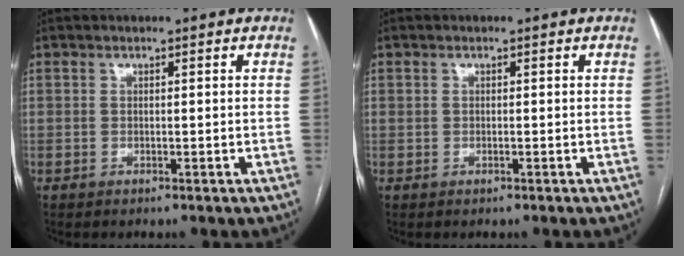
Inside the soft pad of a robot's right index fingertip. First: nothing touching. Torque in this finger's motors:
{"motor_torque": [0.17, 0.15, -0.01, 0.01]}